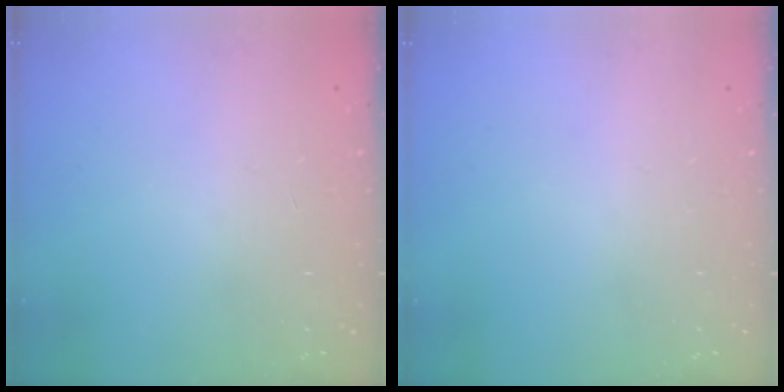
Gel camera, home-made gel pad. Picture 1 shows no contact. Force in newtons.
{"total": 0.0}